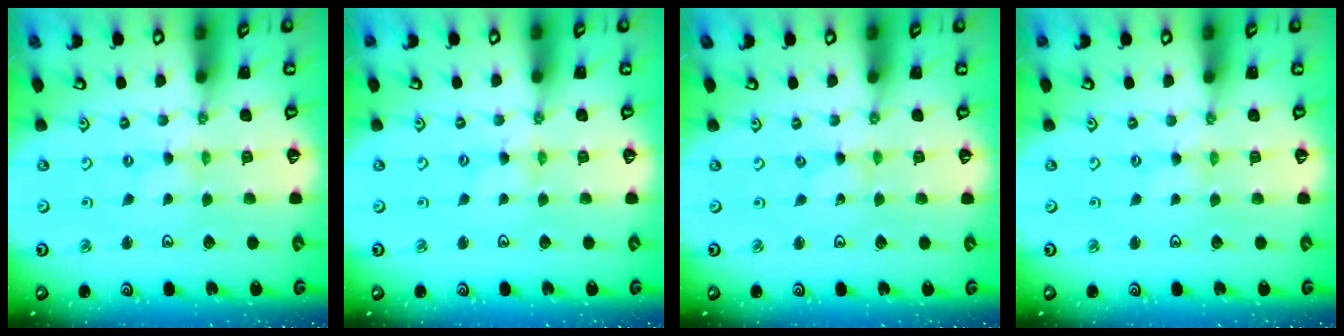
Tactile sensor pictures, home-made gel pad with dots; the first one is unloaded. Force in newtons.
{"total": 1.7, "press": 1.7, "slide": 0.2}
{"total": 0.0}
{"total": 1.3, "press": 1.2, "slide": 0.2}